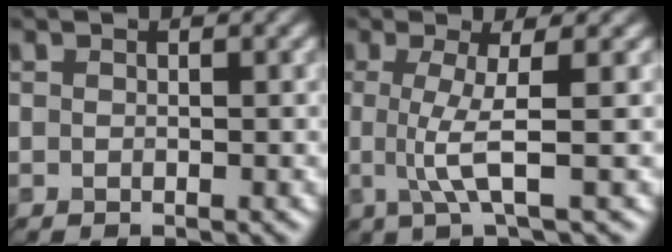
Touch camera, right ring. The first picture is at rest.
{"total": 3.0, "force": [0.0, 0.1, 3.0], "torque": [-0.070, 0.003, 0.009]}